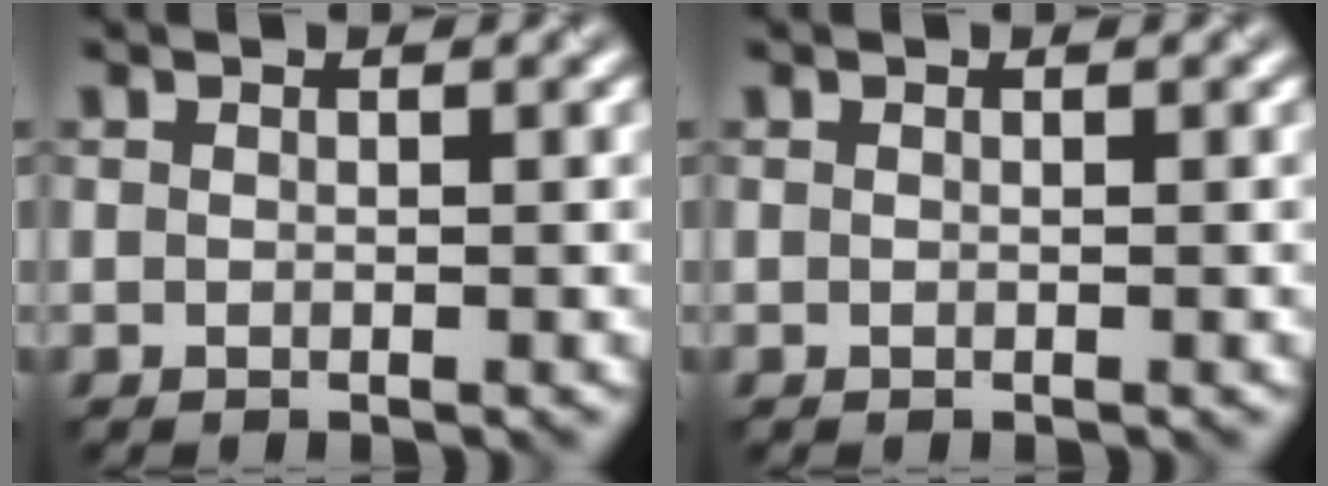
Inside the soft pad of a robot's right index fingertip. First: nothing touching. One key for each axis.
{"total": 0.0}